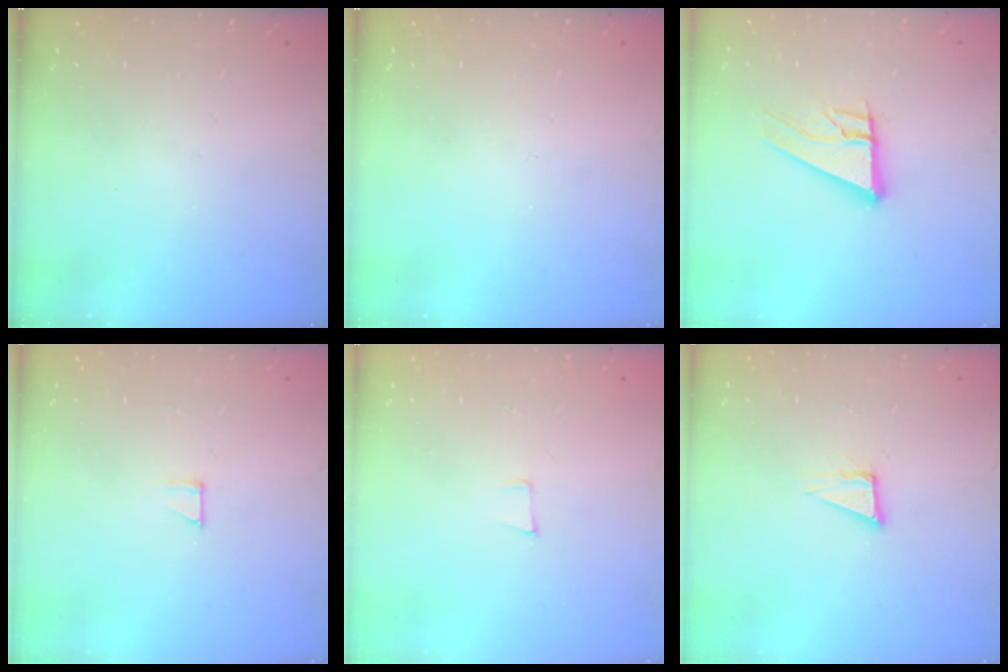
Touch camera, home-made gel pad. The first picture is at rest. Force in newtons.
{"total": 0.0}
{"total": 11.4, "press": 11.3, "slide": 2.0}
{"total": 2.3, "press": 2.3, "slide": 0.2}
{"total": 4.6, "press": 3.6, "slide": 2.9}
{"total": 4.3, "press": 3.1, "slide": 3.0}